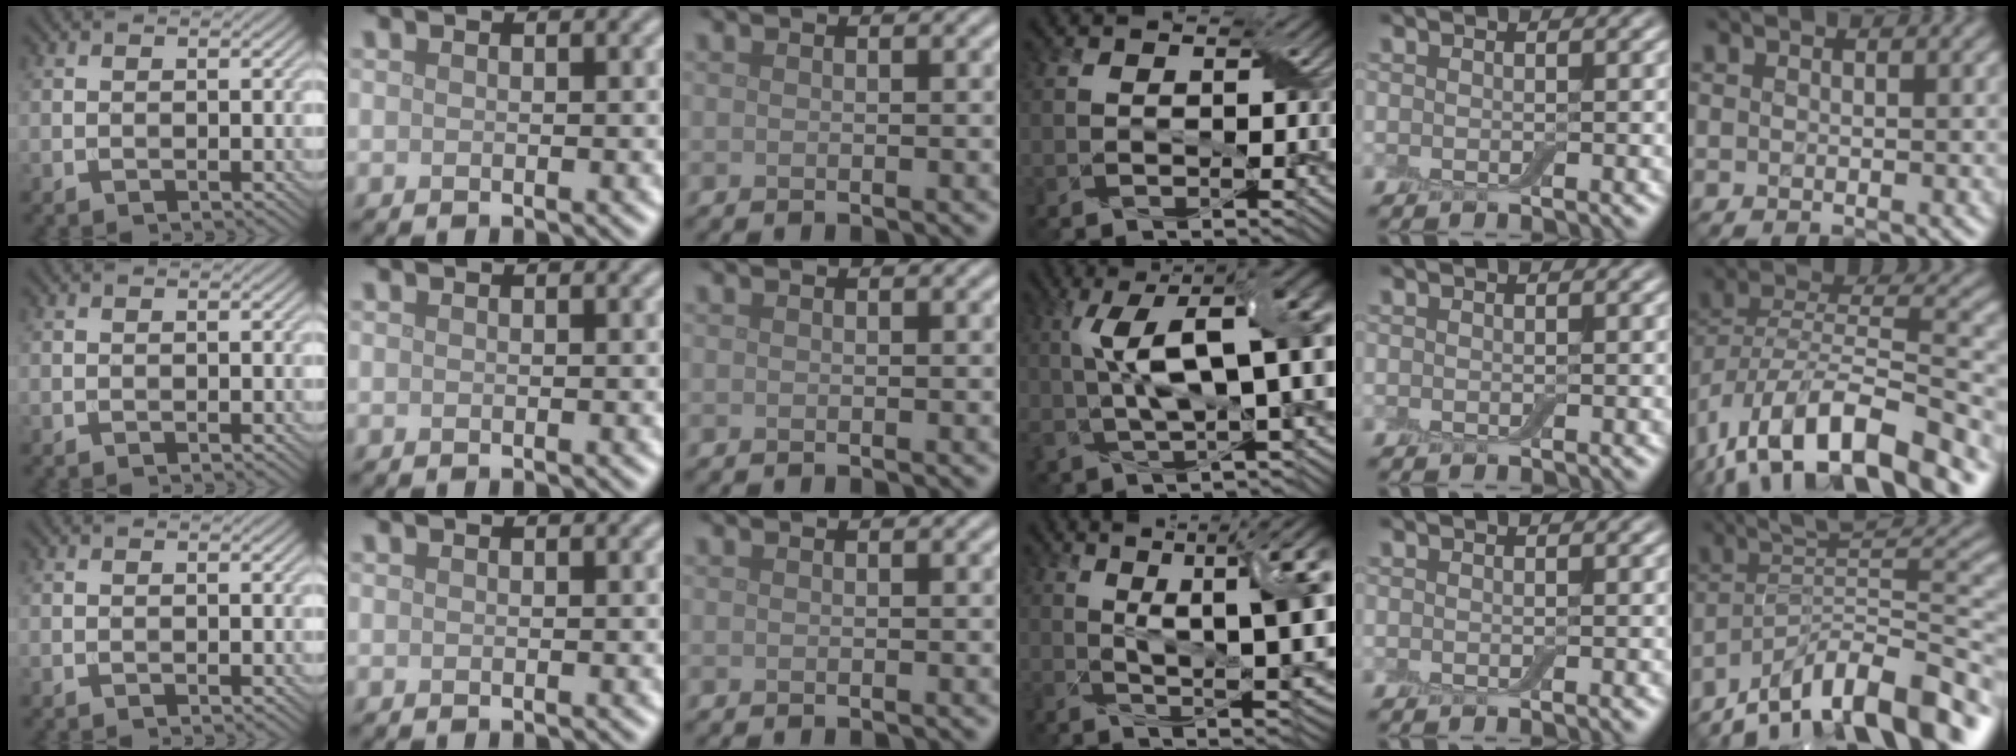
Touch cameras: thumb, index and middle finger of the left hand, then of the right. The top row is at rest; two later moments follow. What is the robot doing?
{"motion": "peel", "object": "aluminum foil"}